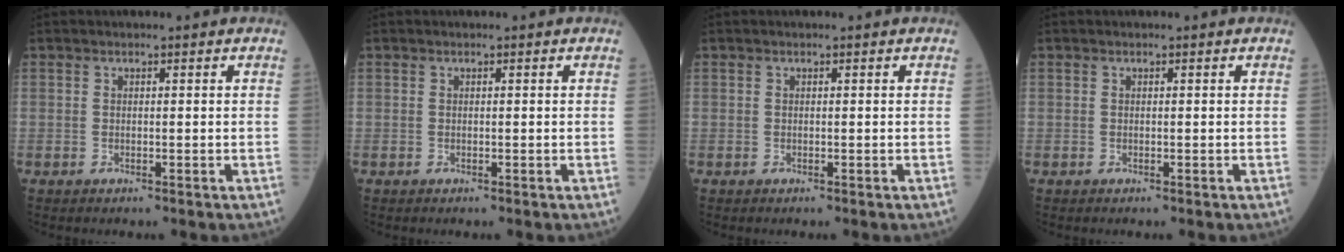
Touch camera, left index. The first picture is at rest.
{"total": 0.0}
{"total": 0.0}
{"total": 0.0}